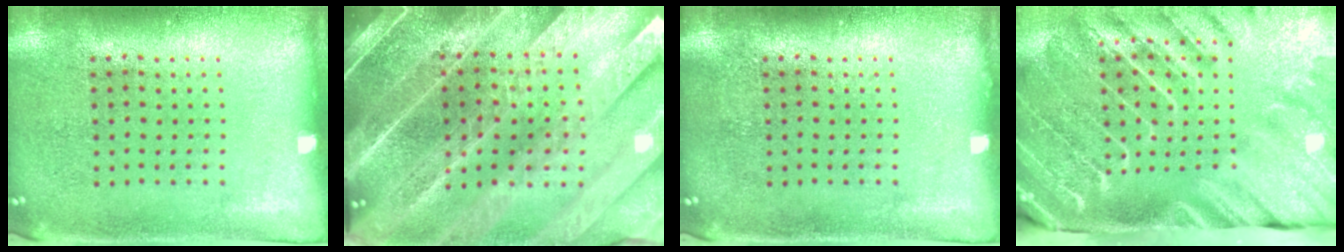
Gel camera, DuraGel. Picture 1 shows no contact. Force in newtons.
{"total": 5.6, "press": 4.7, "slide": 3.0}
{"total": 0.0}
{"total": 4.4, "press": 3.4, "slide": 2.8}